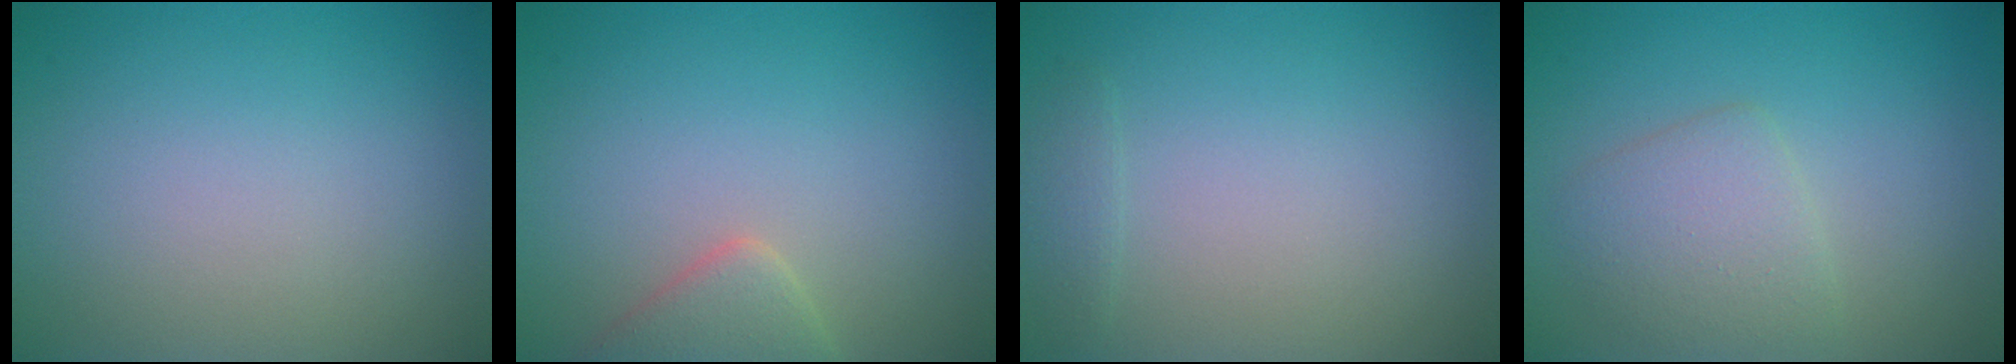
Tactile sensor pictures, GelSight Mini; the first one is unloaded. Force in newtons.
{"total": 2.8, "press": 2.8, "slide": 0.2}
{"total": 1.0, "press": 1.0, "slide": 0.1}
{"total": 3.0, "press": 3.0, "slide": 0.1}